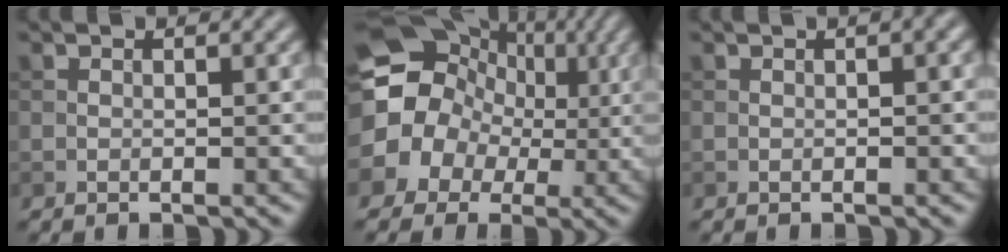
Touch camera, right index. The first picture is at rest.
{"total": 15.1, "force": [1.7, 13.6, 6.3], "torque": [-0.153, 0.030, -0.003]}
{"total": 1.8, "force": [0.4, 0.5, 1.6], "torque": [-0.020, 0.006, 0.002]}